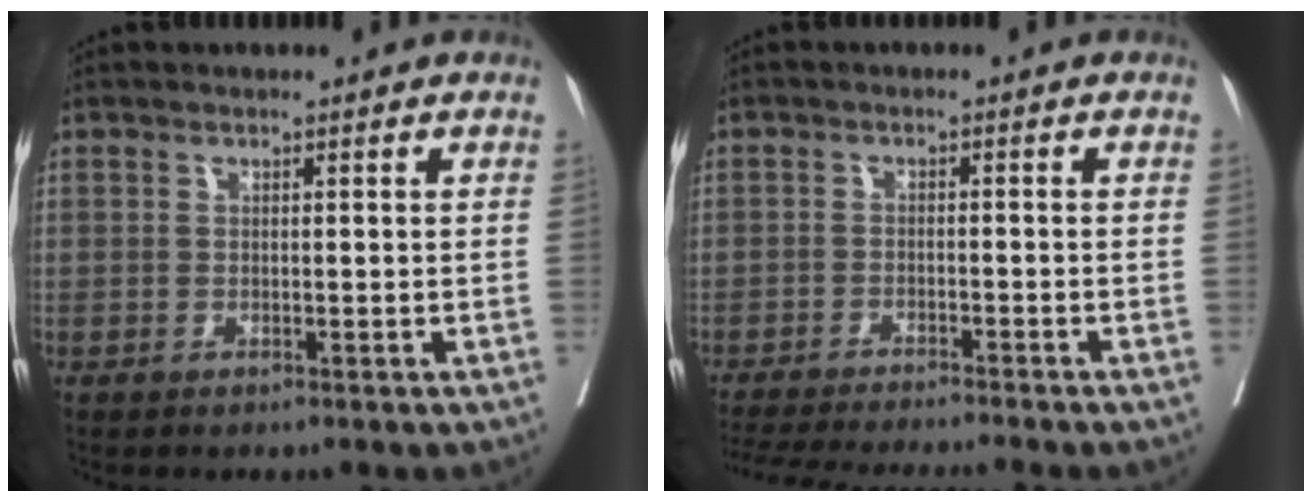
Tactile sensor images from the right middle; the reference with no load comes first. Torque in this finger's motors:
{"motor_torque": [1.03, -1.11, 0.10, 0.08]}